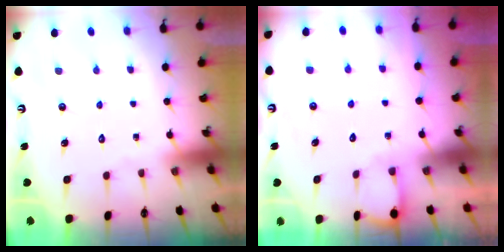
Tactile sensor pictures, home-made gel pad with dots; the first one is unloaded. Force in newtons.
{"total": 2.0, "press": 2.0, "slide": 0.2}